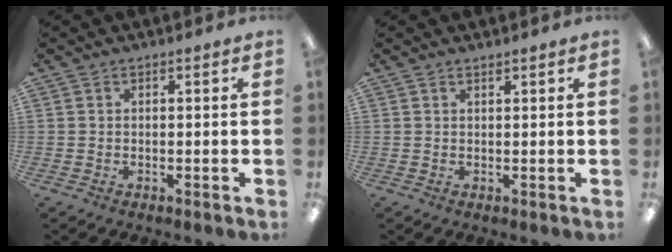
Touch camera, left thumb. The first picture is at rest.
{"total": 0.8, "force": [0.7, 0.0, 0.2], "torque": [-0.003, -0.001, 0.014]}